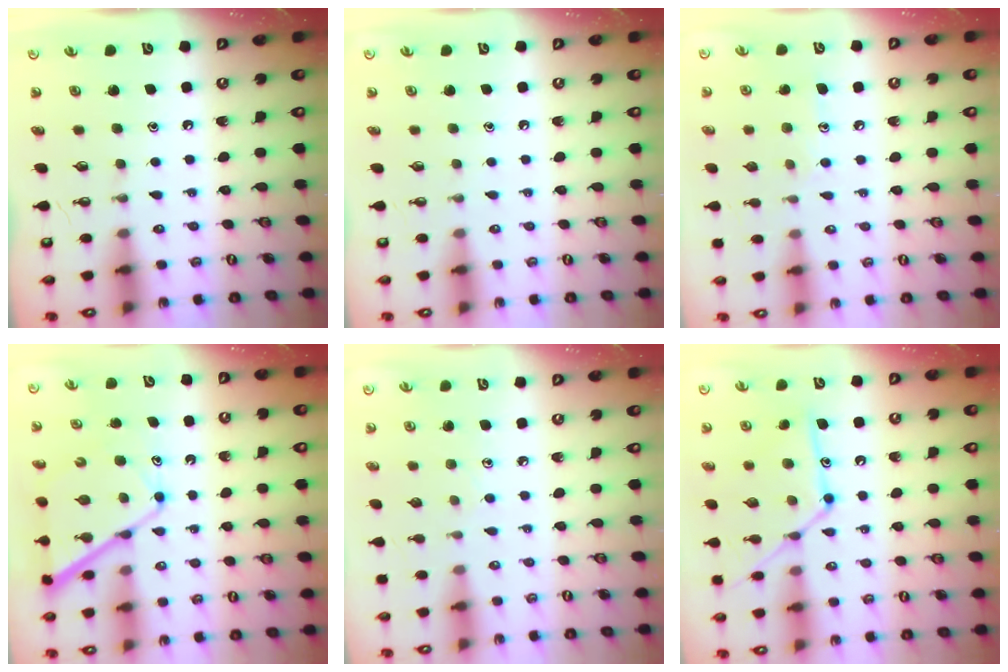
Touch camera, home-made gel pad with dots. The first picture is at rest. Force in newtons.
{"total": 0.0}
{"total": 7.0, "press": 7.0, "slide": 0.2}
{"total": 11.5, "press": 11.5, "slide": 1.0}
{"total": 3.8, "press": 3.7, "slide": 0.4}
{"total": 14.2, "press": 14.2, "slide": 0.9}